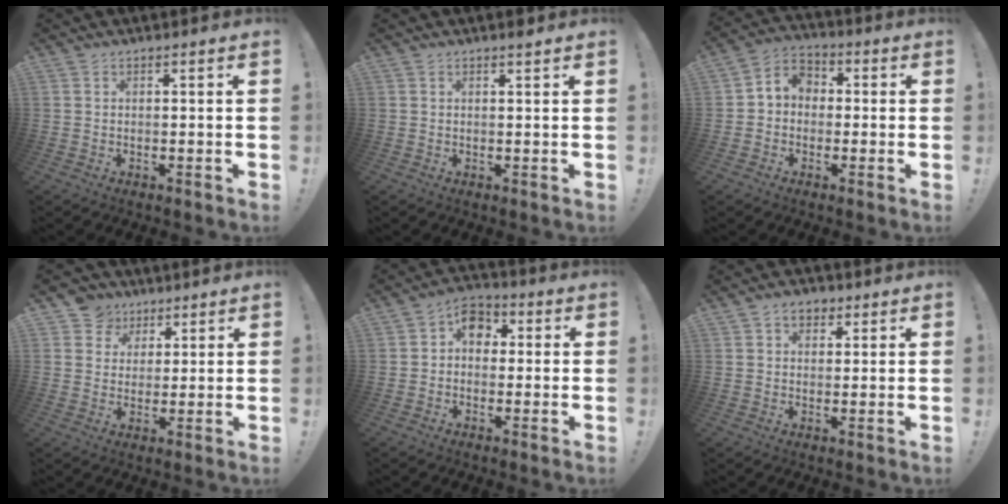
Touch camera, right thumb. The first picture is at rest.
{"total": 1.1, "force": [0.9, -0.2, 0.6], "torque": [-0.004, -0.004, 0.014]}
{"total": 6.2, "force": [-1.1, 5.5, 2.7], "torque": [-0.046, 0.025, -0.015]}
{"total": 7.1, "force": [3.2, 6.3, 0.8], "torque": [-0.014, -0.018, 0.066]}
{"total": 7.0, "force": [0.7, 5.7, 4.0], "torque": [-0.070, 0.018, 0.018]}
{"total": 4.6, "force": [2.2, 3.4, 2.2], "torque": [-0.024, -0.003, 0.037]}